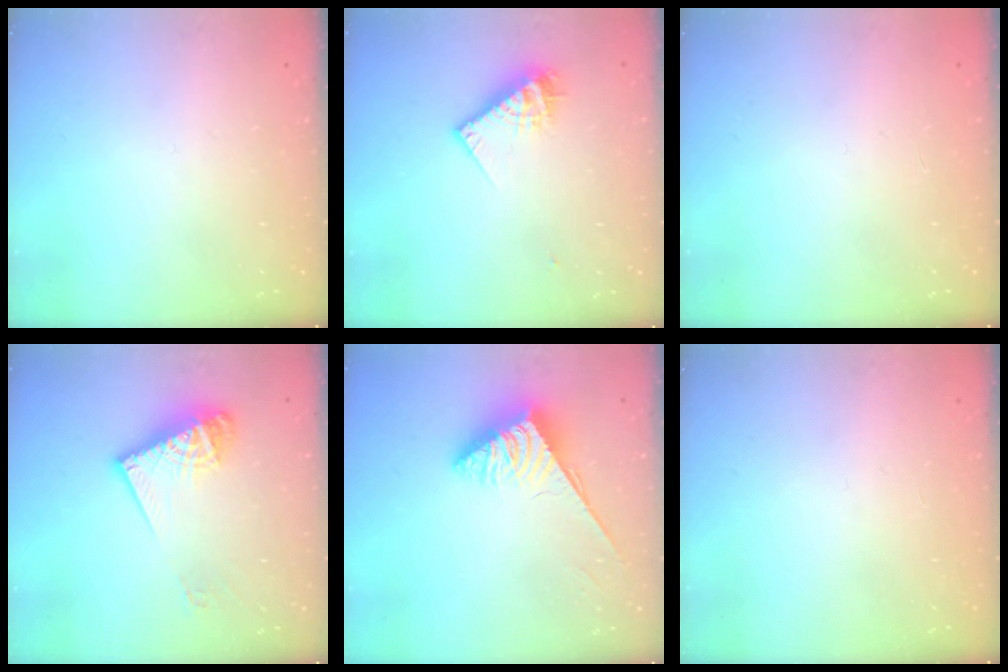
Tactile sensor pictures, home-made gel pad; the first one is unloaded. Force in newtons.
{"total": 10.1, "press": 10.0, "slide": 0.7}
{"total": 0.0}
{"total": 12.6, "press": 12.5, "slide": 1.5}
{"total": 3.8, "press": 3.8, "slide": 0.6}
{"total": 0.0}